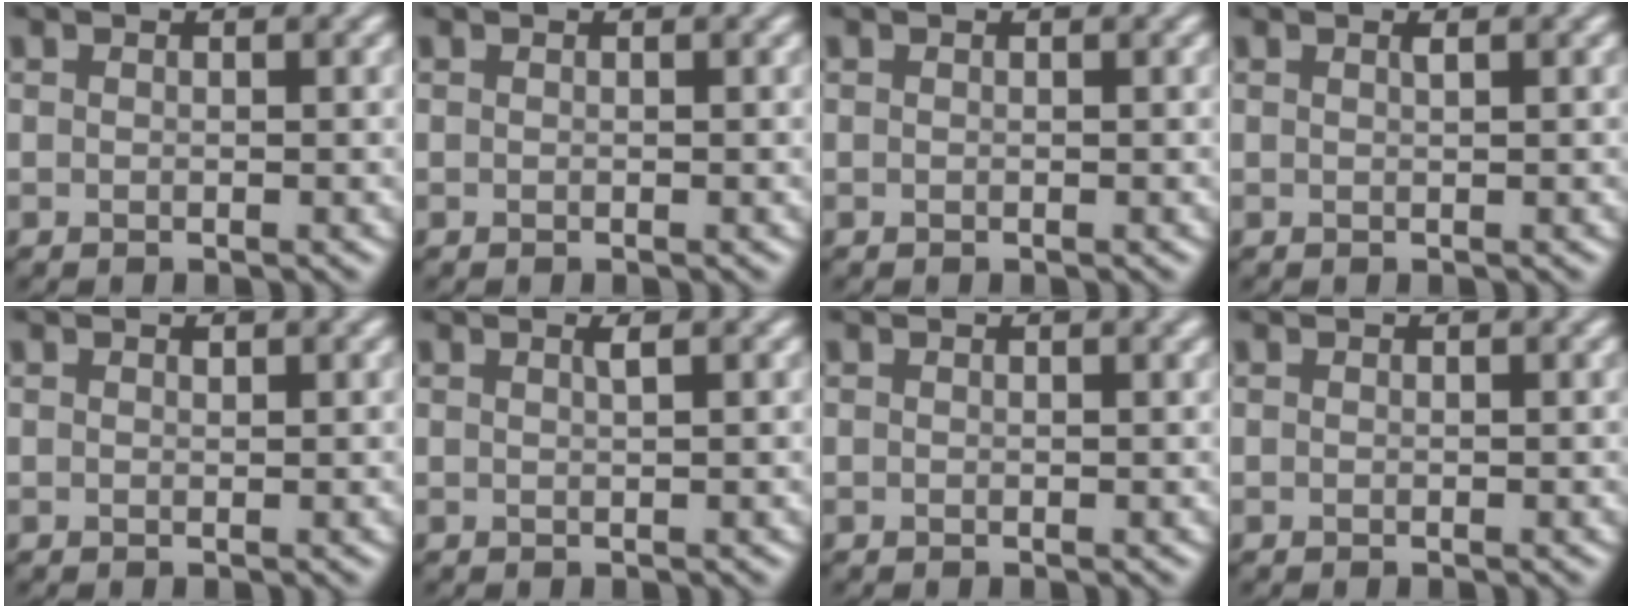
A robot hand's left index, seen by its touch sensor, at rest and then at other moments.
{"total": 0.0}
{"total": 0.0}
{"total": 0.5, "force": [0.3, 0.1, 0.4], "torque": [-0.005, 0.001, 0.005]}
{"total": 0.0}
{"total": 0.9, "force": [0.4, 0.2, 0.8], "torque": [-0.008, 0.002, 0.005]}
{"total": 0.7, "force": [0.4, 0.1, 0.5], "torque": [-0.004, 0.005, 0.006]}
{"total": 0.0}